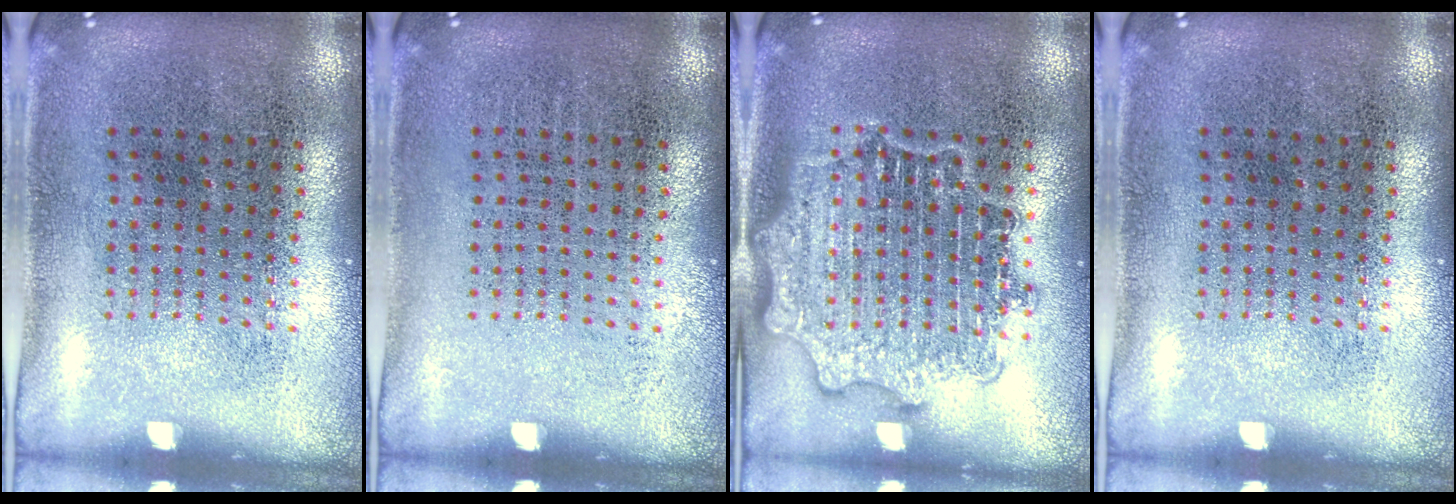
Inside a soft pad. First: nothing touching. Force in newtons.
{"total": 0.0}
{"total": 3.0, "press": 3.0, "slide": 0.5}
{"total": 0.0}